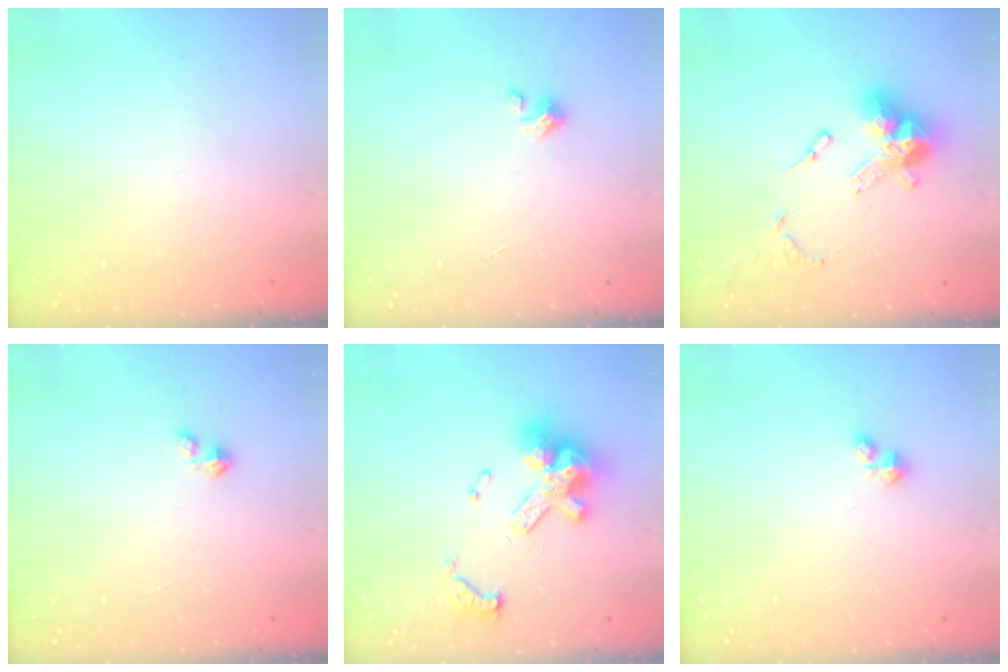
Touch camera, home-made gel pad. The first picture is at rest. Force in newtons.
{"total": 1.5, "press": 1.5, "slide": 0.1}
{"total": 14.2, "press": 14.1, "slide": 1.3}
{"total": 1.4, "press": 1.4, "slide": 0.2}
{"total": 14.3, "press": 14.2, "slide": 1.7}
{"total": 1.1, "press": 1.1, "slide": 0.3}